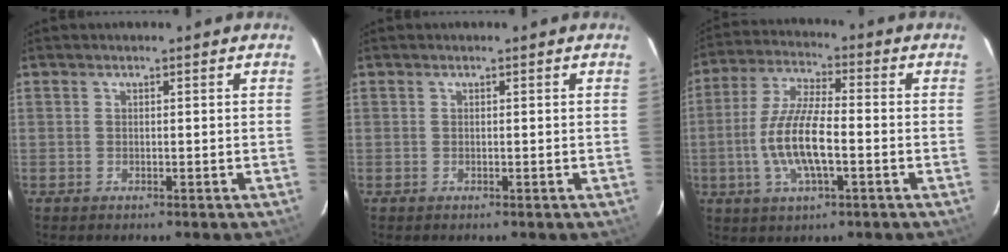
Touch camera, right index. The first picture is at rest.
{"total": 0.0}
{"total": 11.6, "force": [-2.8, 3.4, 10.7], "torque": [-0.222, -0.001, -0.054]}